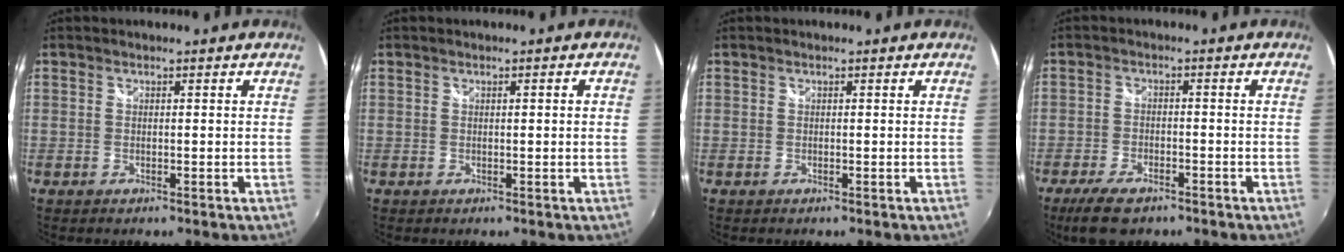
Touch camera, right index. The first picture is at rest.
{"total": 1.3, "force": [0.1, -0.1, 1.3], "torque": [-0.016, 0.002, 0.000]}
{"total": 0.0}
{"total": 7.6, "force": [-5.6, 3.0, 4.1], "torque": [-0.106, -0.013, -0.099]}